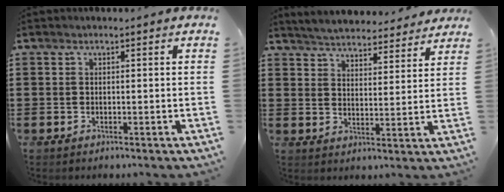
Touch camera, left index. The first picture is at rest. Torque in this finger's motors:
{"motor_torque": [0.63, -1.51, -0.24, -0.21]}